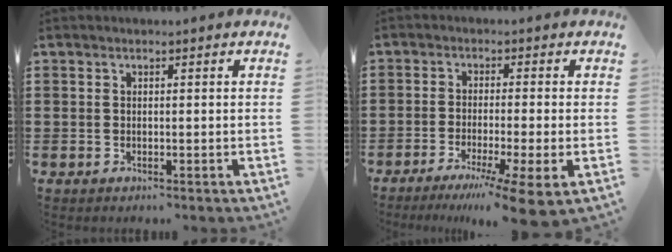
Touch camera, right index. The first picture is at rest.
{"total": 5.1, "force": [-3.3, -0.9, 3.8], "torque": [-0.070, -0.020, -0.060]}